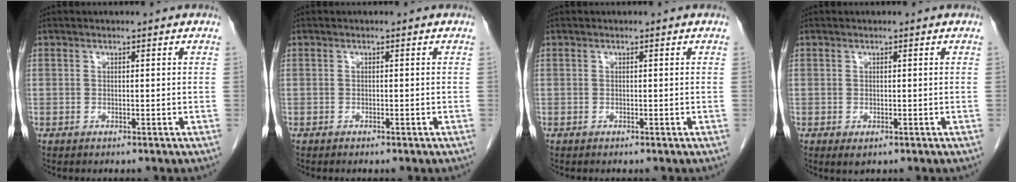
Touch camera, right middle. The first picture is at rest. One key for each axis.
{"total": 0.6, "fx": -0.4, "fy": 0.2, "fz": 0.3, "tx": -0.008, "ty": -0.001, "tz": -0.004}
{"total": 0.0}
{"total": 0.9, "fx": -0.3, "fy": 0.5, "fz": 0.7, "tx": -0.009, "ty": -0.003, "tz": 0.002}